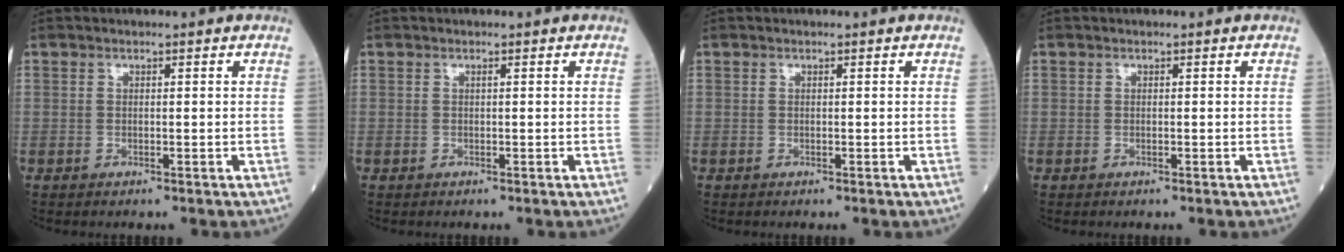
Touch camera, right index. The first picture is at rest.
{"total": 0.0}
{"total": 0.0}
{"total": 0.0}